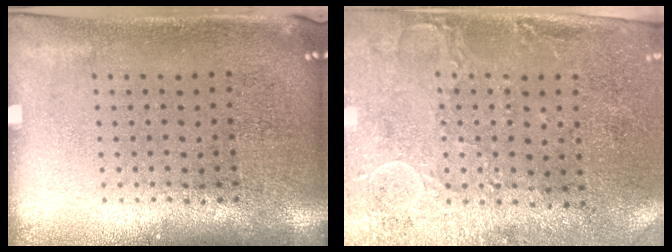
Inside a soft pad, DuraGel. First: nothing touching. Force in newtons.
{"total": 3.0, "press": 2.3, "slide": 1.9}